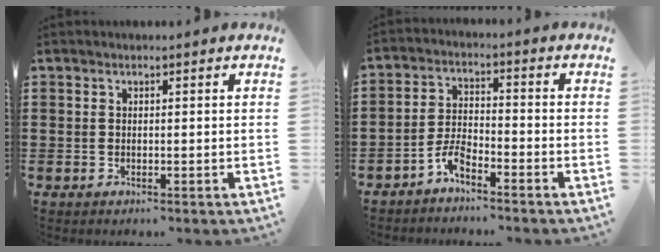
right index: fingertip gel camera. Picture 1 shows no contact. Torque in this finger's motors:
{"motor_torque": [1.42, 0.72, 0.06, -0.05]}